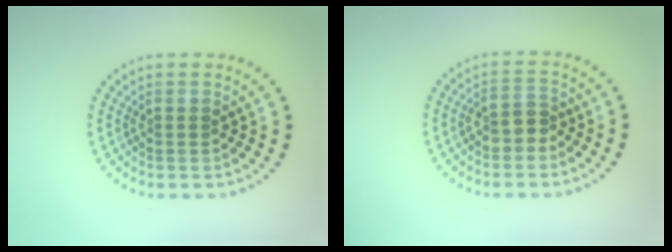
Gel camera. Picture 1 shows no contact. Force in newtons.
{"total": 2.1, "press": 2.0, "slide": 0.8}